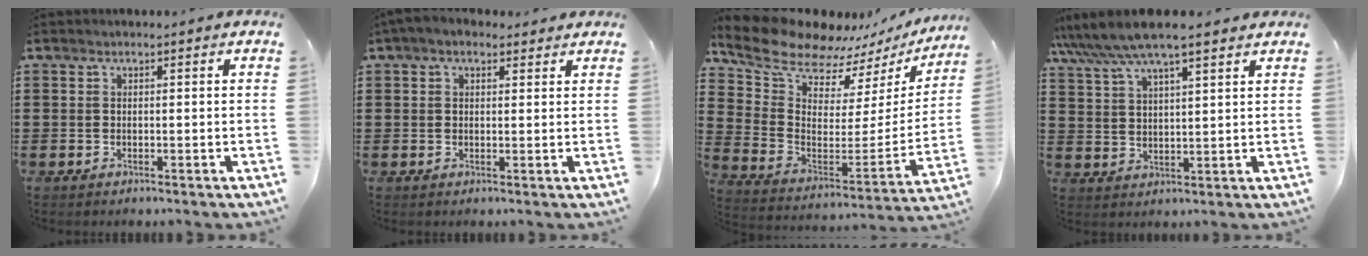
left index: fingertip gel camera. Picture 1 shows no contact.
{"total": 2.7, "force": [1.8, 1.5, 1.3], "torque": [-0.032, 0.009, 0.033]}
{"total": 9.9, "force": [9.0, 3.2, 2.5], "torque": [-0.095, -0.071, 0.157]}
{"total": 7.4, "force": [6.0, 1.1, 4.1], "torque": [-0.096, -0.015, 0.106]}